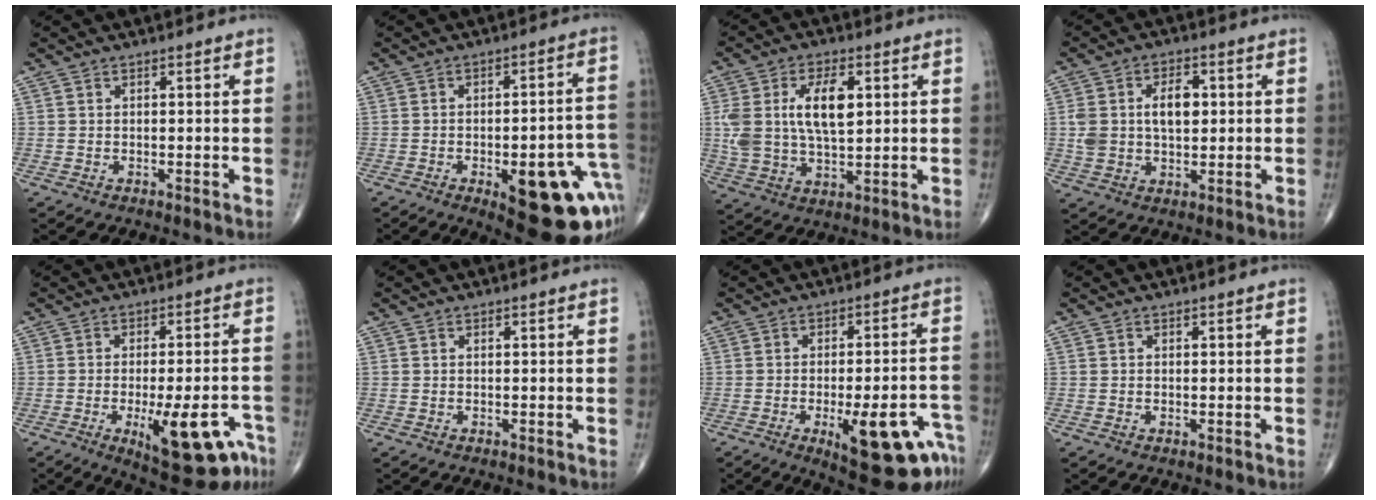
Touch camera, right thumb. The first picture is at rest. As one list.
[{"total": 21.1, "force": [-7.9, 7.7, 18.0], "torque": [-0.152, 0.029, -0.079]}, {"total": 12.7, "force": [2.7, 6.4, 10.6], "torque": [-0.202, 0.002, 0.056]}, {"total": 9.3, "force": [1.4, 5.7, 7.2], "torque": [-0.116, 0.010, 0.029]}, {"total": 15.5, "force": [-7.2, 5.3, 12.6], "torque": [-0.131, 0.023, -0.085]}, {"total": 0.0}, {"total": 16.5, "force": [-7.8, 5.1, 13.6], "torque": [-0.125, 0.029, -0.091]}, {"total": 0.0}]